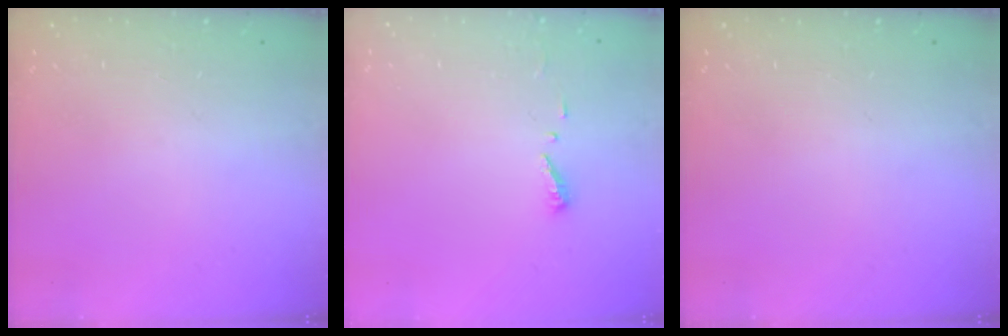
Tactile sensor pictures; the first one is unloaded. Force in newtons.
{"total": 3.7, "press": 3.7, "slide": 0.2}
{"total": 0.0}